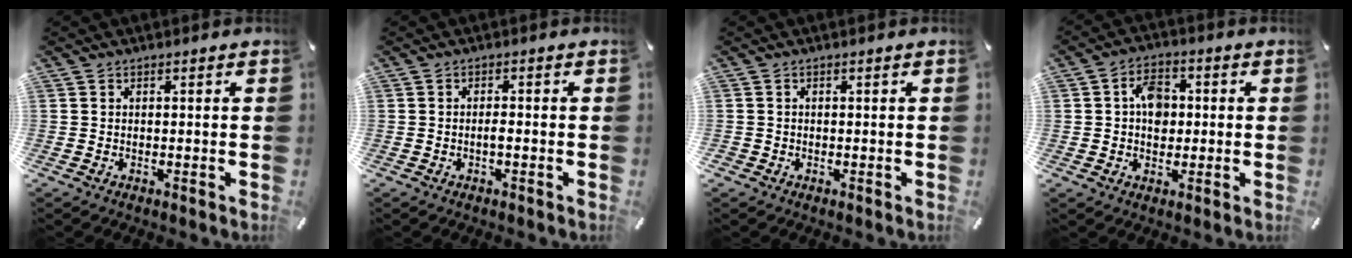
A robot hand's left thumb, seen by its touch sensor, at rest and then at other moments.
{"total": 1.4, "force": [-0.5, 0.3, 1.3], "torque": [-0.025, 0.001, -0.010]}
{"total": 0.7, "force": [-0.3, 0.7, 0.1], "torque": [0.000, 0.003, -0.007]}
{"total": 6.6, "force": [0.4, 4.9, 4.4], "torque": [-0.059, 0.004, 0.005]}